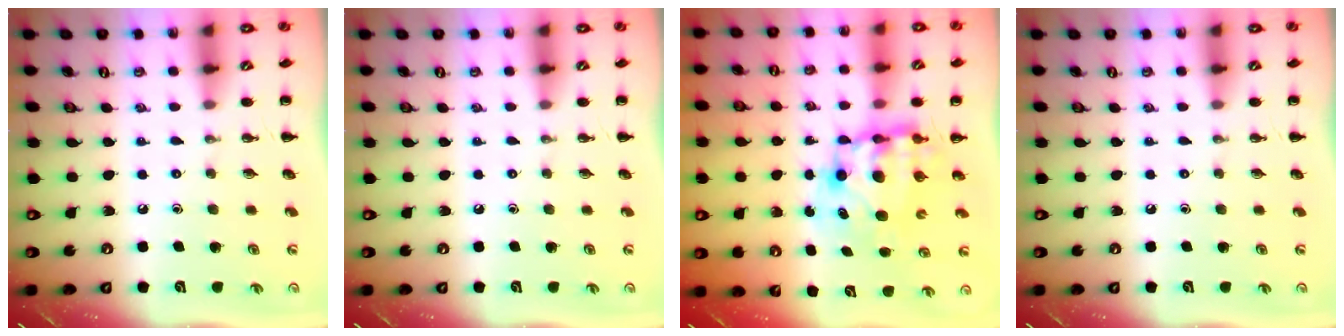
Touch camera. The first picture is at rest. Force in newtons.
{"total": 0.0}
{"total": 9.7, "press": 9.3, "slide": 3.0}
{"total": 0.0}